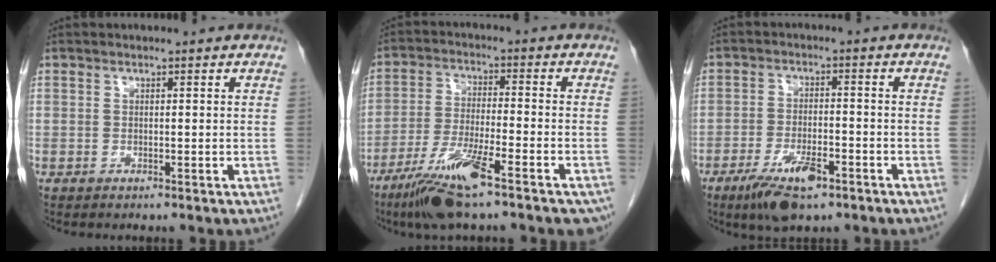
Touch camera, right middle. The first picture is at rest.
{"total": 13.5, "force": [-8.7, 1.6, 10.3], "torque": [-0.166, -0.024, -0.150]}
{"total": 7.7, "force": [-4.7, 2.3, 5.6], "torque": [-0.108, -0.009, -0.078]}